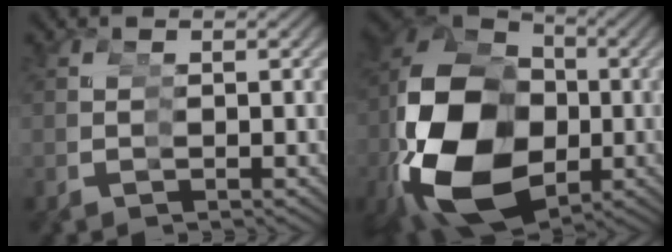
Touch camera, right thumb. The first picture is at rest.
{"total": 22.1, "force": [-2.4, 15.3, 15.7], "torque": [-0.327, -0.047, -0.009]}